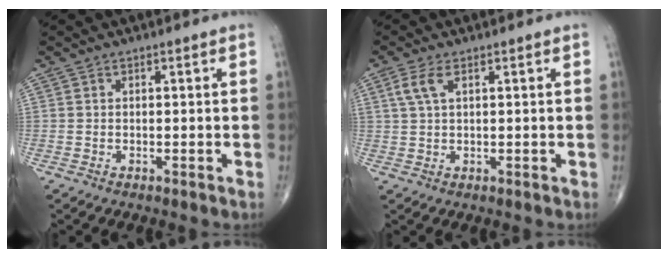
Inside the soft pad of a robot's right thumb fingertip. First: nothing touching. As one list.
[{"total": 3.8, "force": [1.5, 1.4, 3.2], "torque": [-0.083, 0.008, 0.036]}]